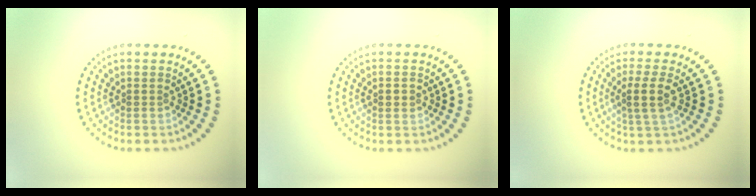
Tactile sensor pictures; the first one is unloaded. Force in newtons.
{"total": 1.4, "press": 1.4, "slide": 0.1}
{"total": 2.5, "press": 2.0, "slide": 1.4}